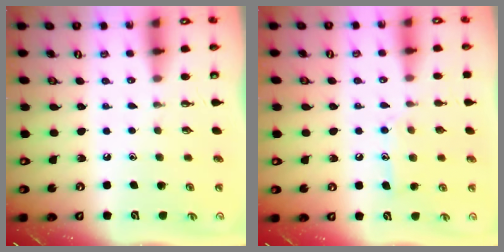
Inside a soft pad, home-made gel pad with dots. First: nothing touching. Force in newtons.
{"total": 10.2, "press": 10.2, "slide": 0.7}